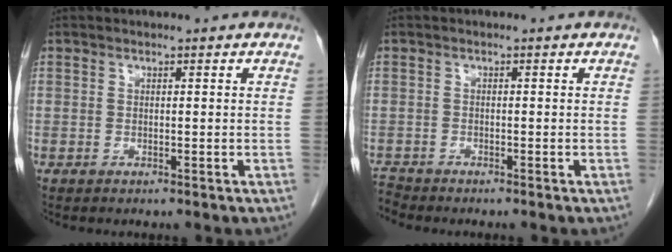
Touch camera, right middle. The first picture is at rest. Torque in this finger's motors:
{"motor_torque": [-0.30, -0.21, -0.10, -0.01]}